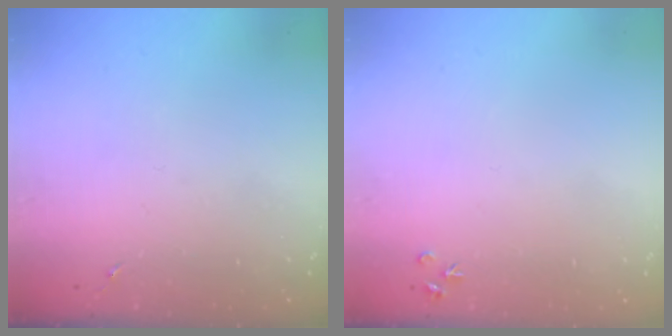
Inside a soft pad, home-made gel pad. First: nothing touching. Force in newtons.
{"total": 3.1, "press": 3.1, "slide": 0.4}